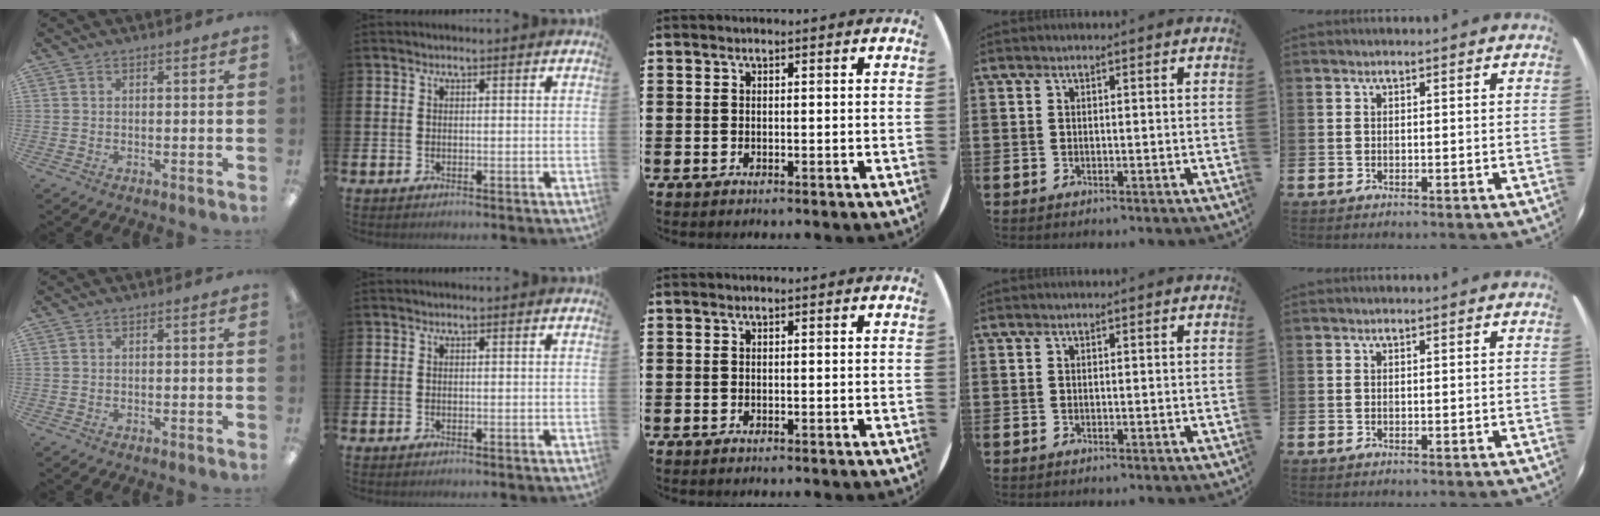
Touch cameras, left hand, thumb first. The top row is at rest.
{}